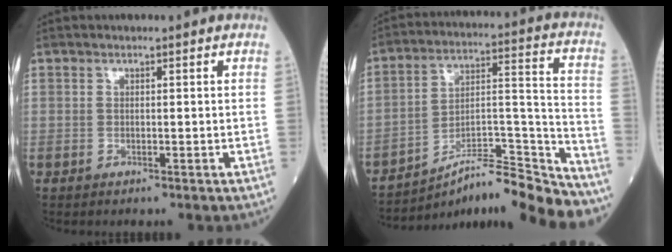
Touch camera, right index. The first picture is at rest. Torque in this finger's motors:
{"motor_torque": [-0.21, -0.33, 0.08, -0.01]}